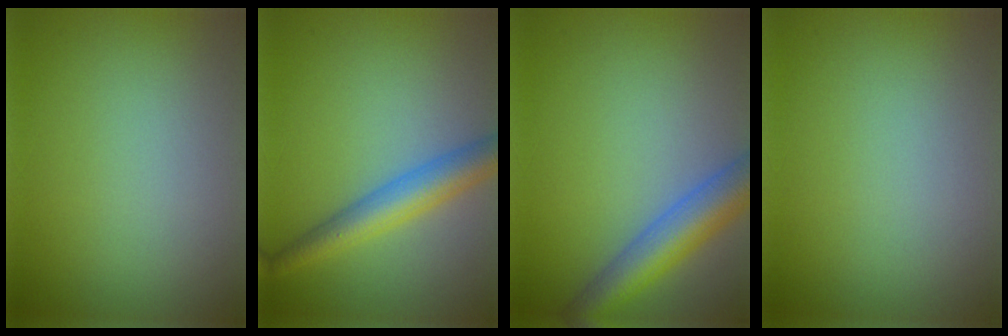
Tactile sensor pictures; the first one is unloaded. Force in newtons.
{"total": 4.5, "press": 4.5, "slide": 0.2}
{"total": 5.7, "press": 5.7, "slide": 0.2}
{"total": 0.0}